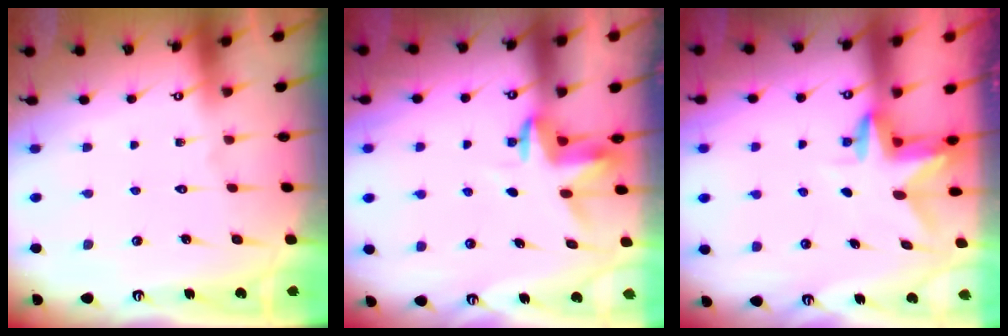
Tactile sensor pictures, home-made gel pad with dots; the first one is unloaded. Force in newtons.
{"total": 3.5, "press": 3.5, "slide": 0.2}
{"total": 3.0, "press": 3.0, "slide": 0.3}